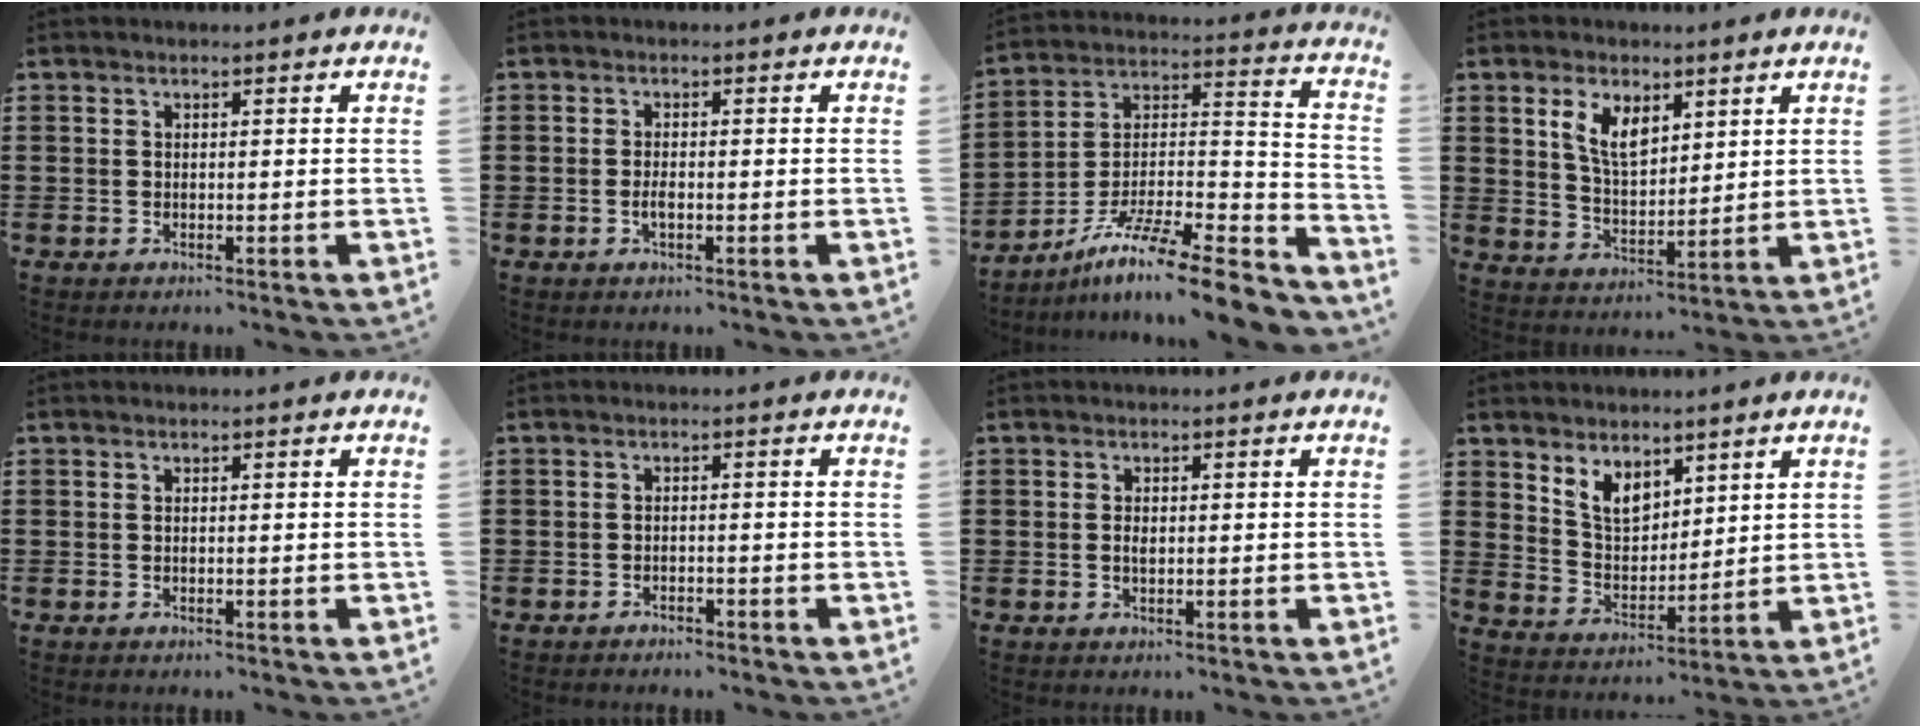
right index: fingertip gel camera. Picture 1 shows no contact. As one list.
[{"total": 1.7, "force": [-0.5, 0.6, 1.5], "torque": [-0.028, 0.000, -0.009]}, {"total": 12.5, "force": [-9.6, 1.9, 7.9], "torque": [-0.124, 0.021, -0.176]}, {"total": 6.5, "force": [3.1, 3.3, 4.6], "torque": [-0.102, 0.010, 0.057]}, {"total": 0.0}, {"total": 1.2, "force": [-1.1, 0.2, 0.0], "torque": [-0.005, 0.002, -0.025]}, {"total": 1.2, "force": [0.0, 0.6, 1.1], "torque": [-0.021, 0.003, -0.002]}, {"total": 6.1, "force": [4.2, 3.6, 2.6], "torque": [-0.069, -0.005, 0.078]}]